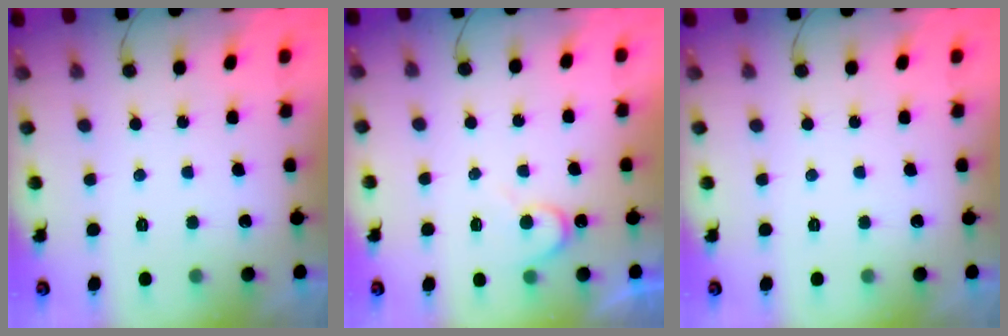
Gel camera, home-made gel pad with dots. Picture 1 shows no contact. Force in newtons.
{"total": 5.8, "press": 5.8, "slide": 0.5}
{"total": 0.0}